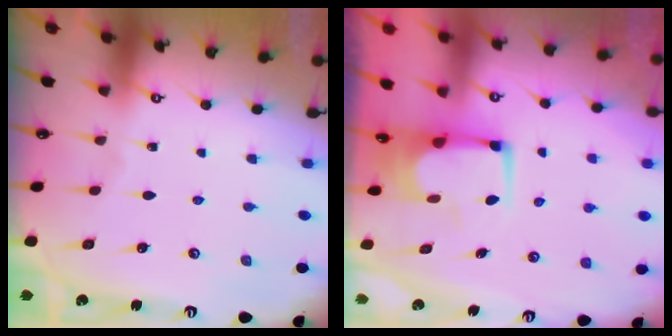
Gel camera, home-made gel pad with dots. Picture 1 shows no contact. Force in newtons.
{"total": 3.8, "press": 3.8, "slide": 0.4}